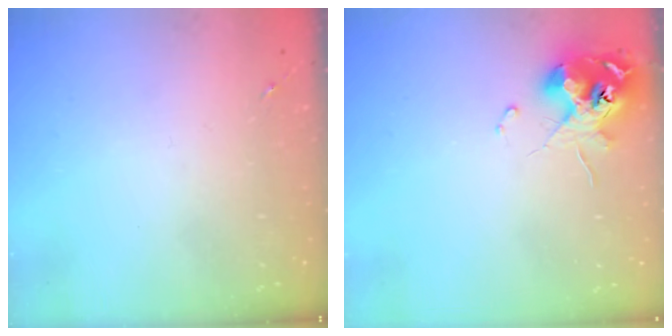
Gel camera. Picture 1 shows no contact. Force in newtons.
{"total": 11.8, "press": 11.7, "slide": 1.1}